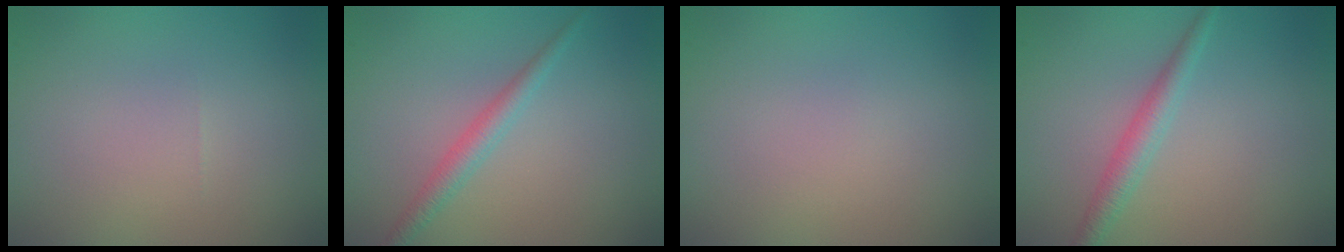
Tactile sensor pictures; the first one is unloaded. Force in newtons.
{"total": 1.9, "press": 1.9, "slide": 0.0}
{"total": 0.0}
{"total": 2.2, "press": 2.2, "slide": 0.1}